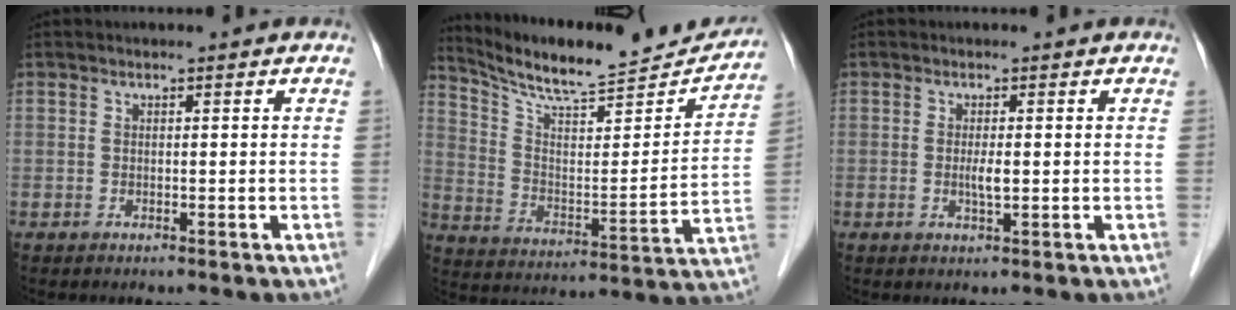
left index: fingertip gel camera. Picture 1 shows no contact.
{"total": 19.3, "force": [18.4, 1.8, 5.6], "torque": [-0.103, -0.038, 0.277]}
{"total": 1.7, "force": [-0.1, 0.3, 1.7], "torque": [-0.035, -0.002, -0.001]}